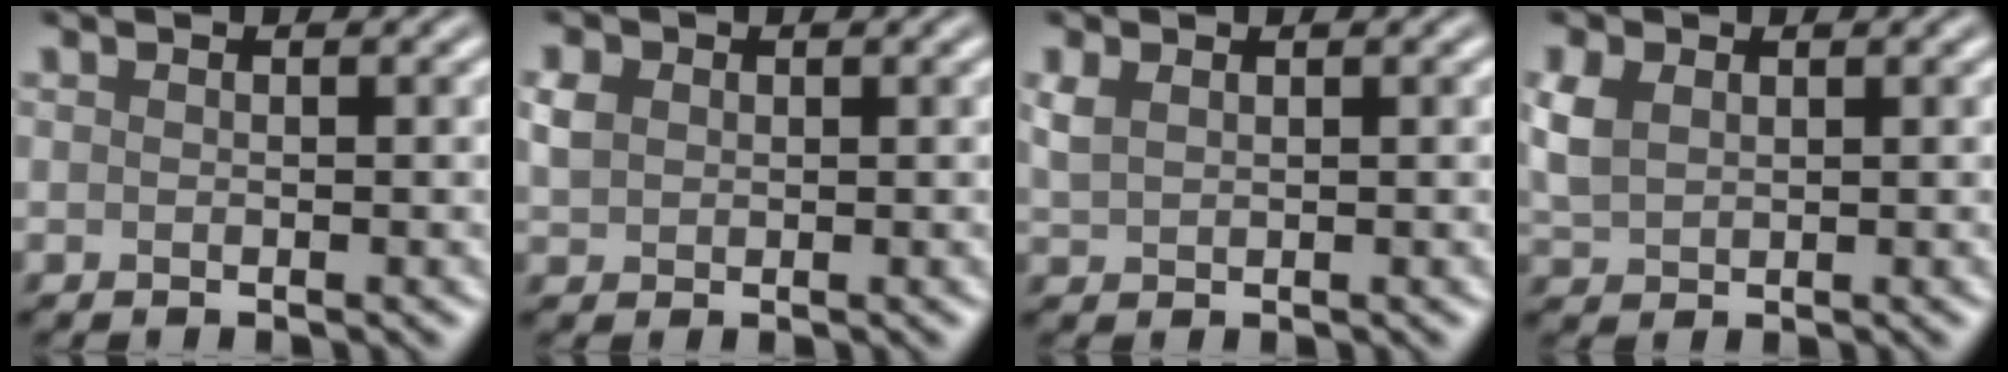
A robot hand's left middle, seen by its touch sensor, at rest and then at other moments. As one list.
[{"total": 1.9, "force": [0.5, 1.6, 0.8], "torque": [-0.018, 0.004, 0.009]}, {"total": 1.6, "force": [0.9, 0.9, 0.9], "torque": [-0.027, 0.001, 0.021]}, {"total": 2.9, "force": [1.0, 2.1, 1.7], "torque": [-0.048, 0.003, 0.022]}]